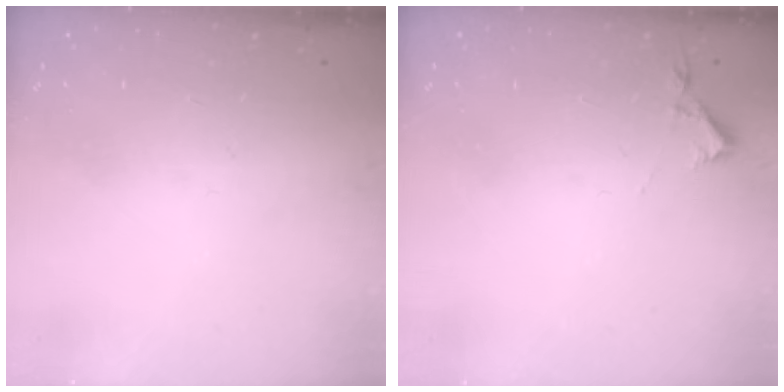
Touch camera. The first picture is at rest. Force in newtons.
{"total": 2.9, "press": 2.9, "slide": 0.5}